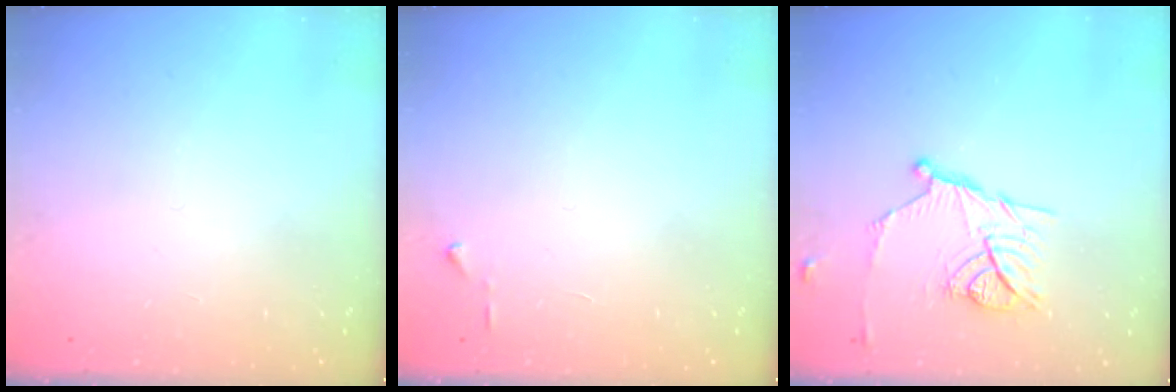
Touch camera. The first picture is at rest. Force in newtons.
{"total": 3.0, "press": 2.9, "slide": 0.4}
{"total": 13.2, "press": 13.2, "slide": 0.3}